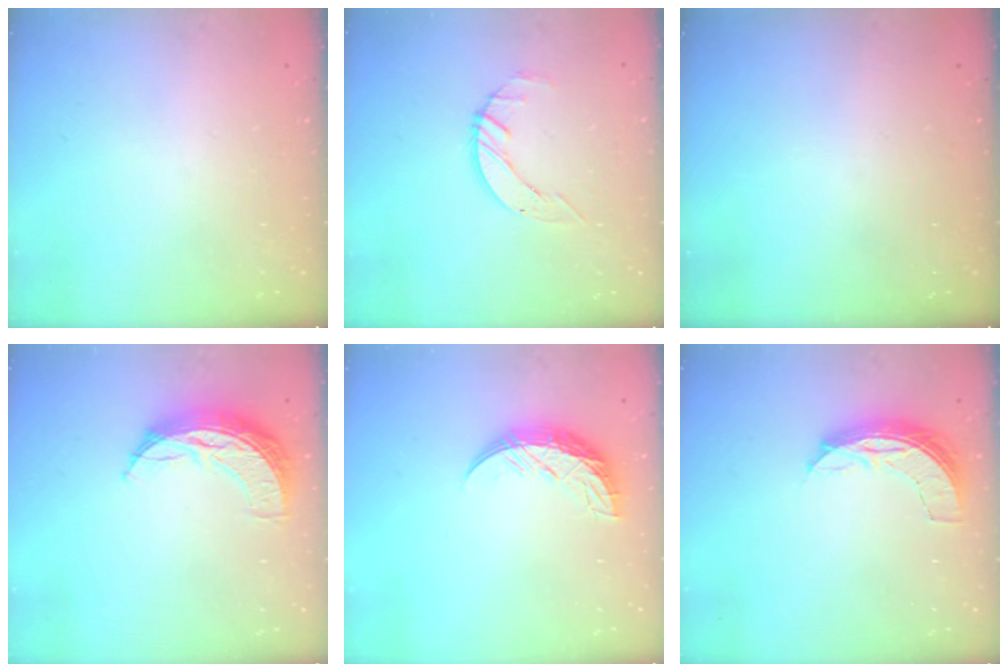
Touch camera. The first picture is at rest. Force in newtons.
{"total": 3.3, "press": 3.3, "slide": 0.4}
{"total": 0.0}
{"total": 10.9, "press": 10.9, "slide": 0.4}
{"total": 10.7, "press": 10.7, "slide": 0.4}
{"total": 6.9, "press": 6.9, "slide": 0.5}